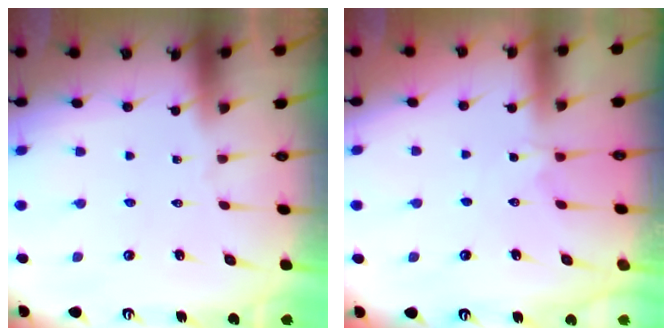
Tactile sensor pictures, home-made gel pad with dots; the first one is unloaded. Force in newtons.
{"total": 1.9, "press": 1.8, "slide": 0.5}